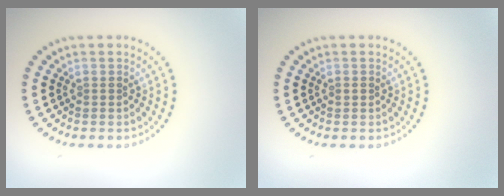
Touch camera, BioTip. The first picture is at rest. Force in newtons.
{"total": 0.6, "press": 0.6, "slide": 0.1}